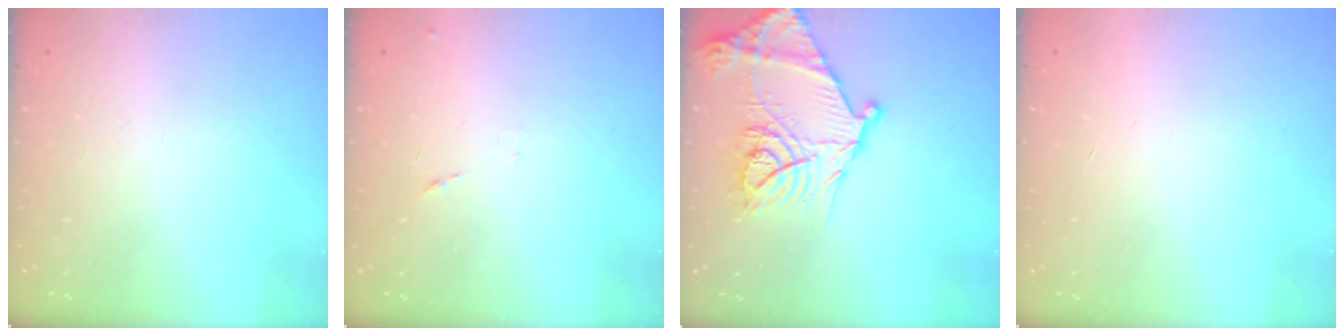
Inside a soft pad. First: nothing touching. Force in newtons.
{"total": 7.5, "press": 7.4, "slide": 0.6}
{"total": 22.3, "press": 22.2, "slide": 2.0}
{"total": 1.6, "press": 1.6, "slide": 0.1}